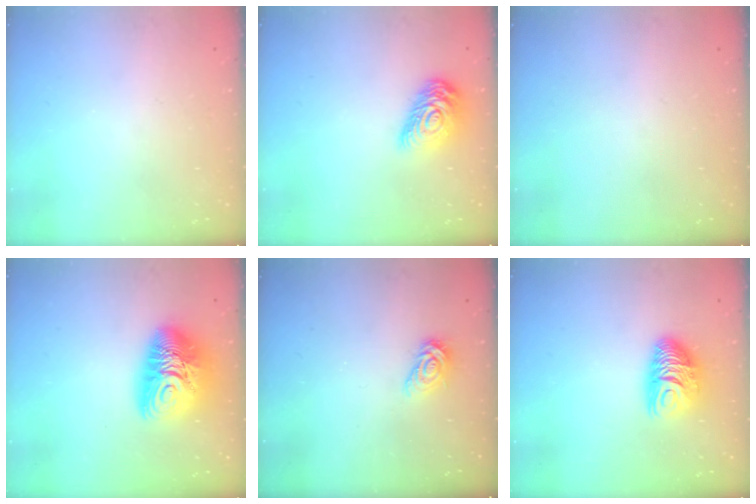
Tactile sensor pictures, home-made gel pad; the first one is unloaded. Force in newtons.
{"total": 12.6, "press": 12.6, "slide": 0.7}
{"total": 0.0}
{"total": 14.1, "press": 14.1, "slide": 1.3}
{"total": 6.4, "press": 6.4, "slide": 0.7}
{"total": 9.2, "press": 9.2, "slide": 0.5}